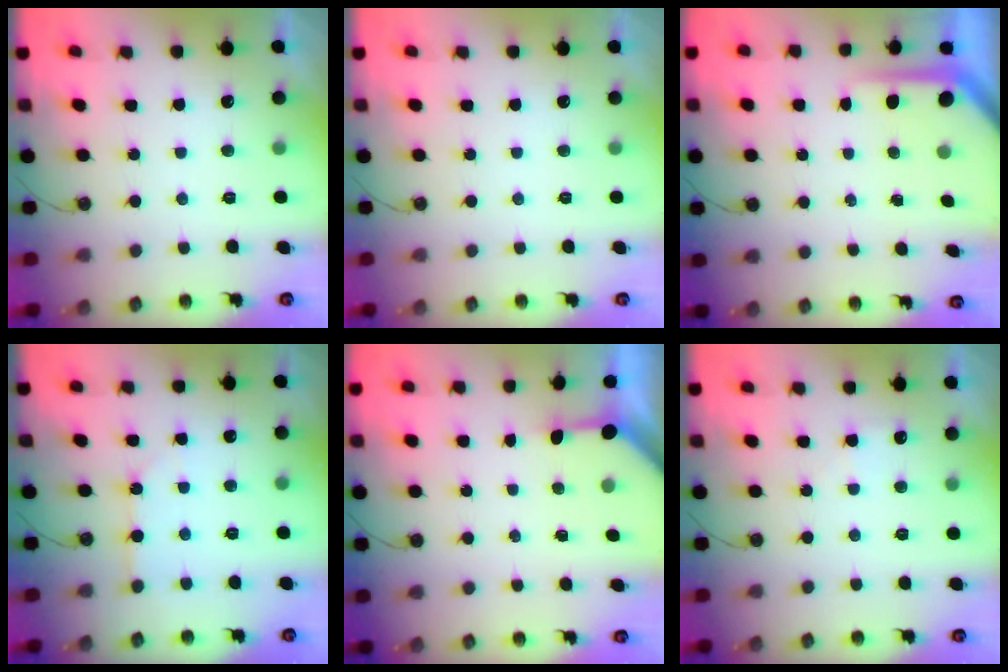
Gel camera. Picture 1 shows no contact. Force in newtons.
{"total": 0.0}
{"total": 5.5, "press": 5.5, "slide": 0.2}
{"total": 3.8, "press": 3.8, "slide": 0.6}
{"total": 2.9, "press": 2.8, "slide": 0.3}
{"total": 3.5, "press": 3.5, "slide": 0.5}